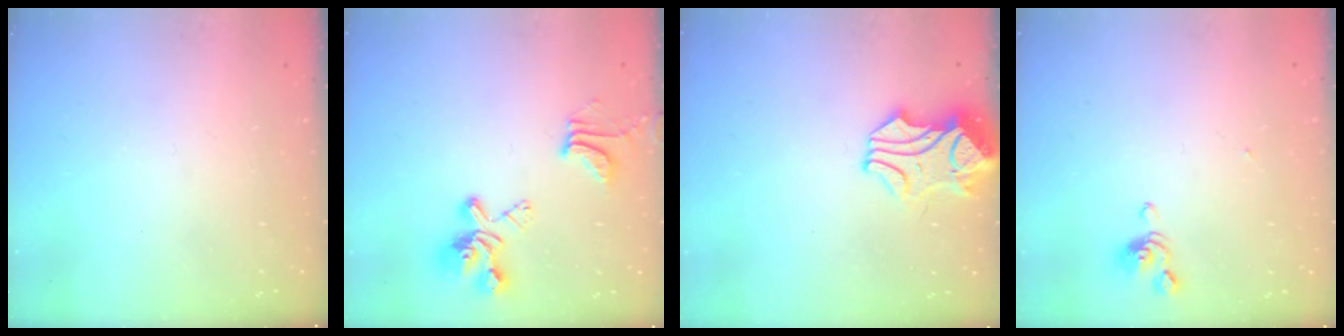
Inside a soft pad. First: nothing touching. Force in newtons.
{"total": 10.0, "press": 9.8, "slide": 2.1}
{"total": 2.3, "press": 1.7, "slide": 1.4}
{"total": 1.2, "press": 1.1, "slide": 0.4}